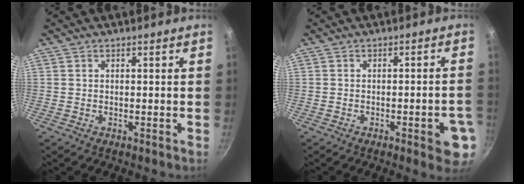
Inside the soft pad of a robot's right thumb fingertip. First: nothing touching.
{"total": 7.3, "force": [-2.6, 2.0, 6.6], "torque": [-0.066, 0.010, -0.028]}